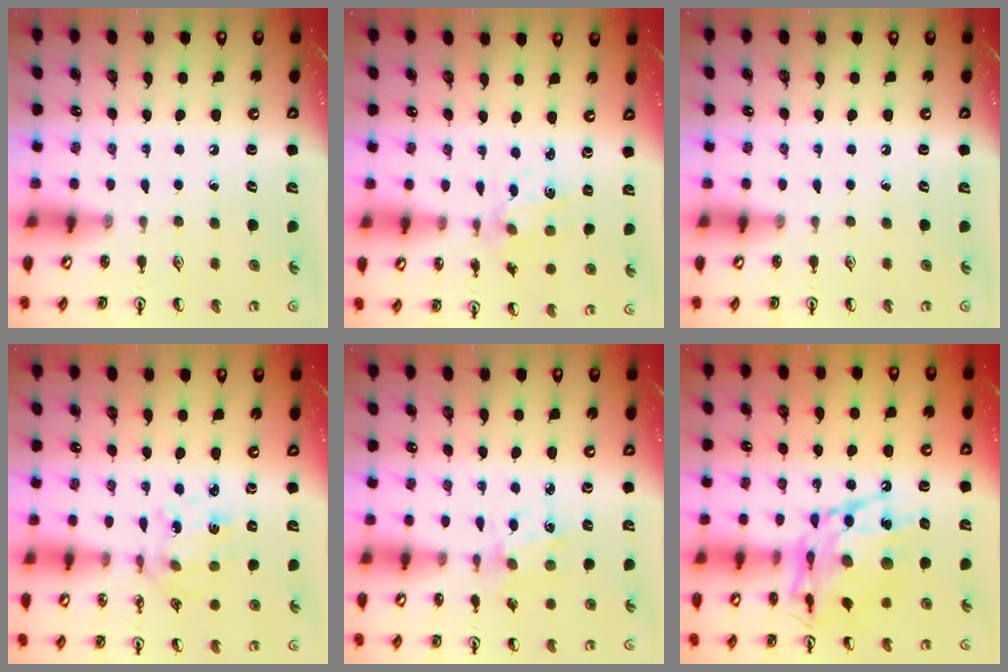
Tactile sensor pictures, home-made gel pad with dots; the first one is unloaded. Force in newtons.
{"total": 1.9, "press": 1.9, "slide": 0.2}
{"total": 0.0}
{"total": 3.8, "press": 3.5, "slide": 1.5}
{"total": 2.5, "press": 2.4, "slide": 0.7}
{"total": 16.5, "press": 16.4, "slide": 1.3}